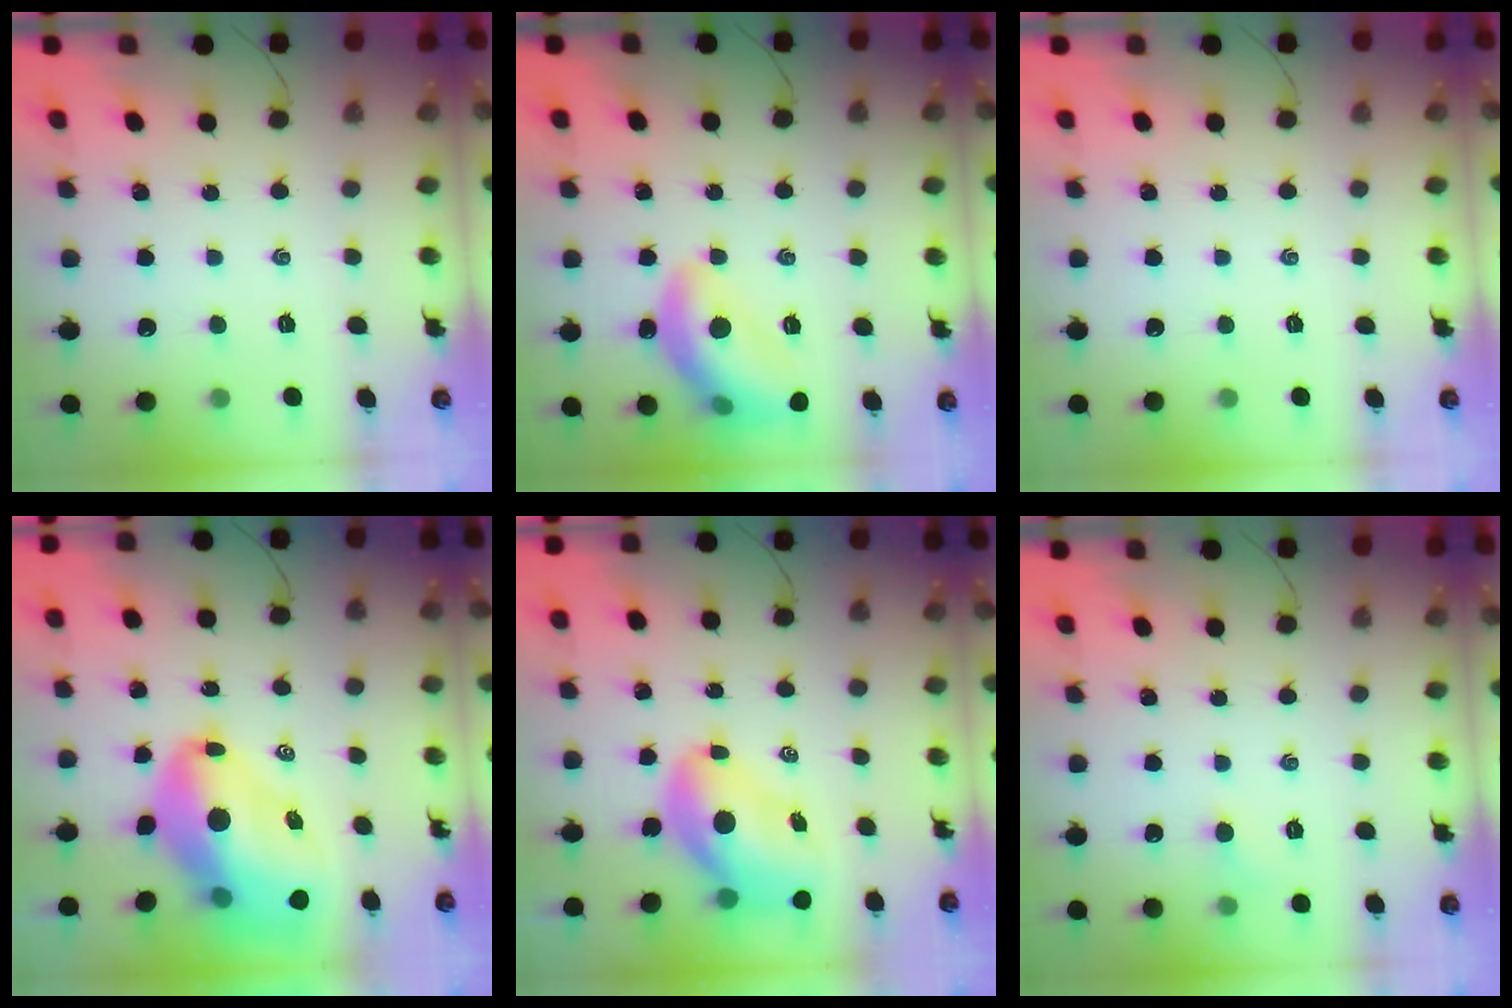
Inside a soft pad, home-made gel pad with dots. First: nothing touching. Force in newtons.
{"total": 15.1, "press": 15.0, "slide": 1.5}
{"total": 0.0}
{"total": 17.4, "press": 16.8, "slide": 4.7}
{"total": 11.2, "press": 10.6, "slide": 3.5}
{"total": 4.0, "press": 3.8, "slide": 1.2}